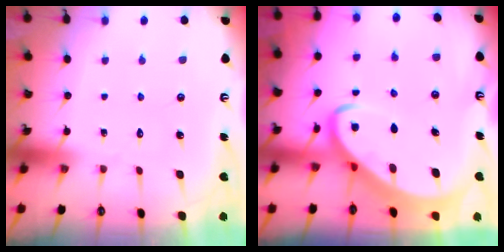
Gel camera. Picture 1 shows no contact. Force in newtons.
{"total": 4.7, "press": 4.7, "slide": 0.6}